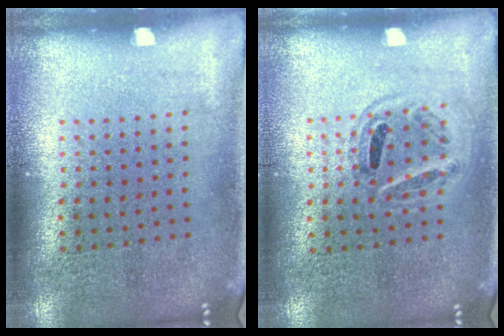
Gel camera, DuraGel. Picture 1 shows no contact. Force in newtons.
{"total": 0.9, "press": 0.9, "slide": 0.3}